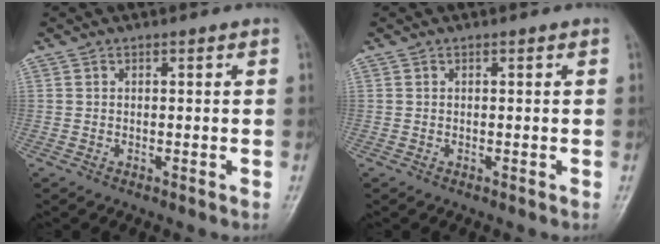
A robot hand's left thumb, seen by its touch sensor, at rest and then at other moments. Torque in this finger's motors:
{"motor_torque": [-0.14, 0.03, 0.00, 0.00, 0.00]}